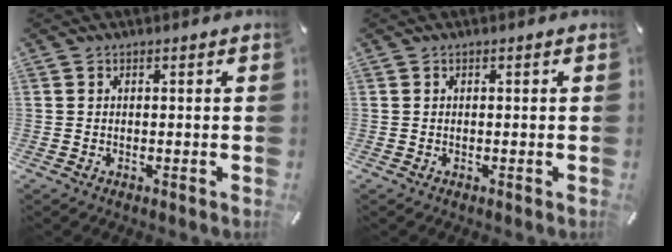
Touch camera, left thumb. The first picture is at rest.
{"total": 0.0}